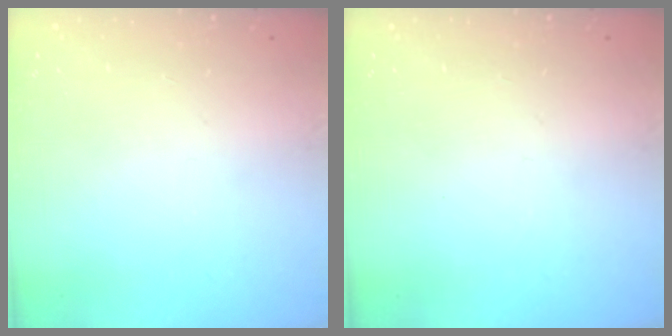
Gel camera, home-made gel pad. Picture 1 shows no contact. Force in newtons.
{"total": 0.0}